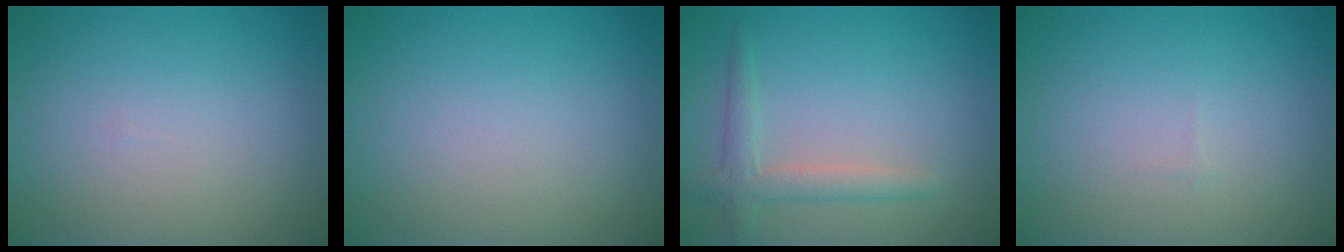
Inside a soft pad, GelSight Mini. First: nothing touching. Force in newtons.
{"total": 0.0}
{"total": 2.5, "press": 2.5, "slide": 0.3}
{"total": 0.0}